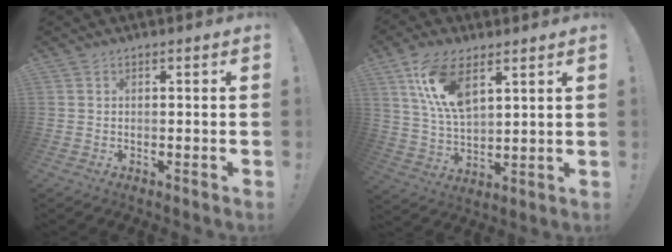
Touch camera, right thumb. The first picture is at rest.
{"total": 13.4, "force": [7.2, 6.2, 9.4], "torque": [-0.193, -0.020, 0.133]}